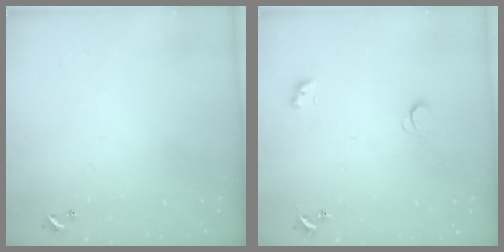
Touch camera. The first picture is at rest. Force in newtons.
{"total": 2.2, "press": 2.2, "slide": 0.5}